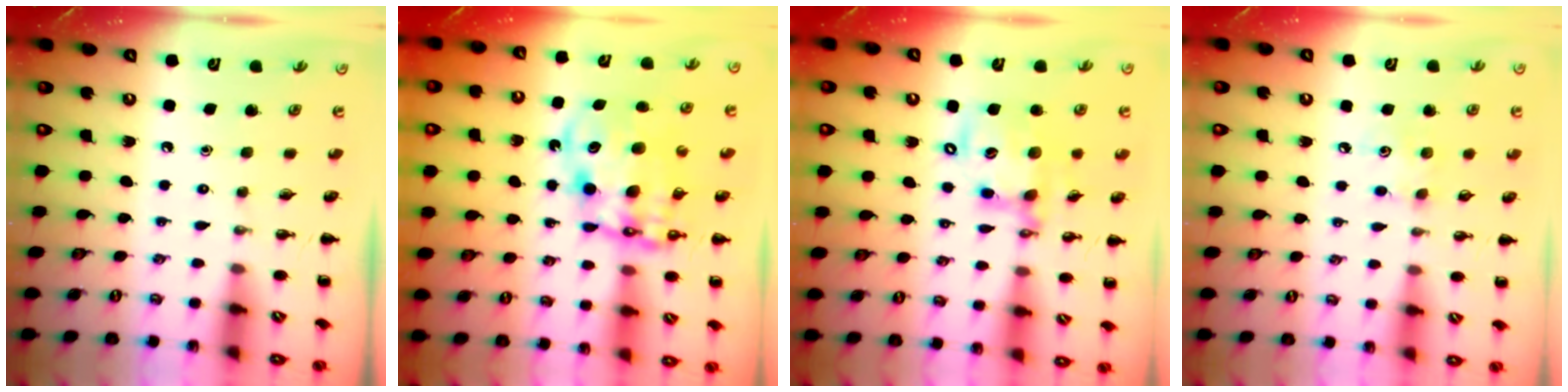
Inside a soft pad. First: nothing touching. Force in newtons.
{"total": 12.6, "press": 12.2, "slide": 3.1}
{"total": 15.0, "press": 14.7, "slide": 3.2}
{"total": 5.1, "press": 5.0, "slide": 0.9}